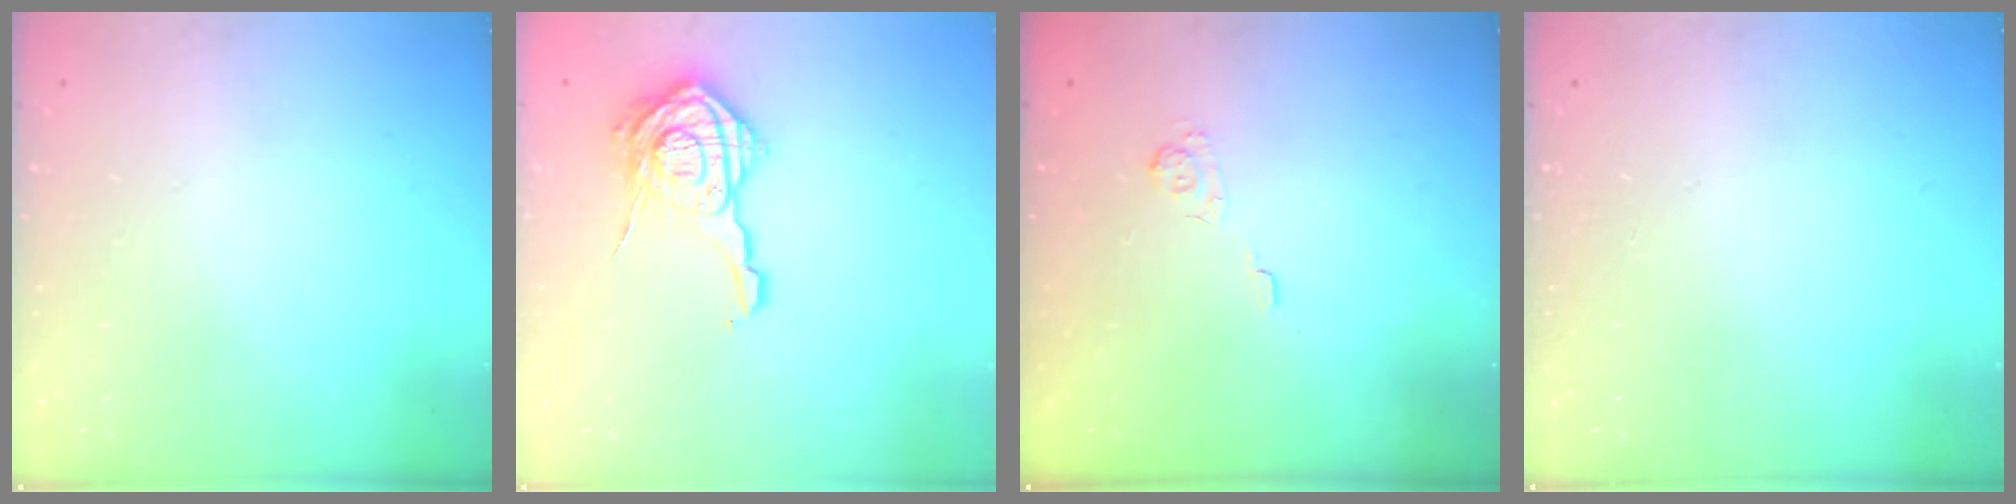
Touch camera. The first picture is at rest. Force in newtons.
{"total": 15.0, "press": 15.0, "slide": 0.6}
{"total": 2.2, "press": 1.7, "slide": 1.4}
{"total": 0.0}